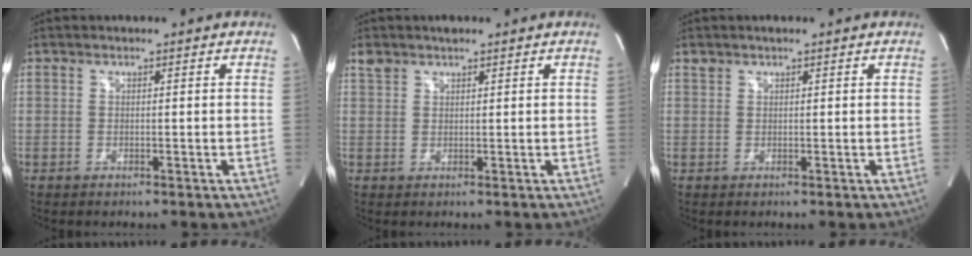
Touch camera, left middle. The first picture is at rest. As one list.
[{"total": 2.3, "force": [1.9, 0.8, 0.9], "torque": [-0.024, 0.015, 0.037]}, {"total": 1.1, "force": [0.9, 0.2, 0.6], "torque": [-0.018, 0.012, 0.020]}]